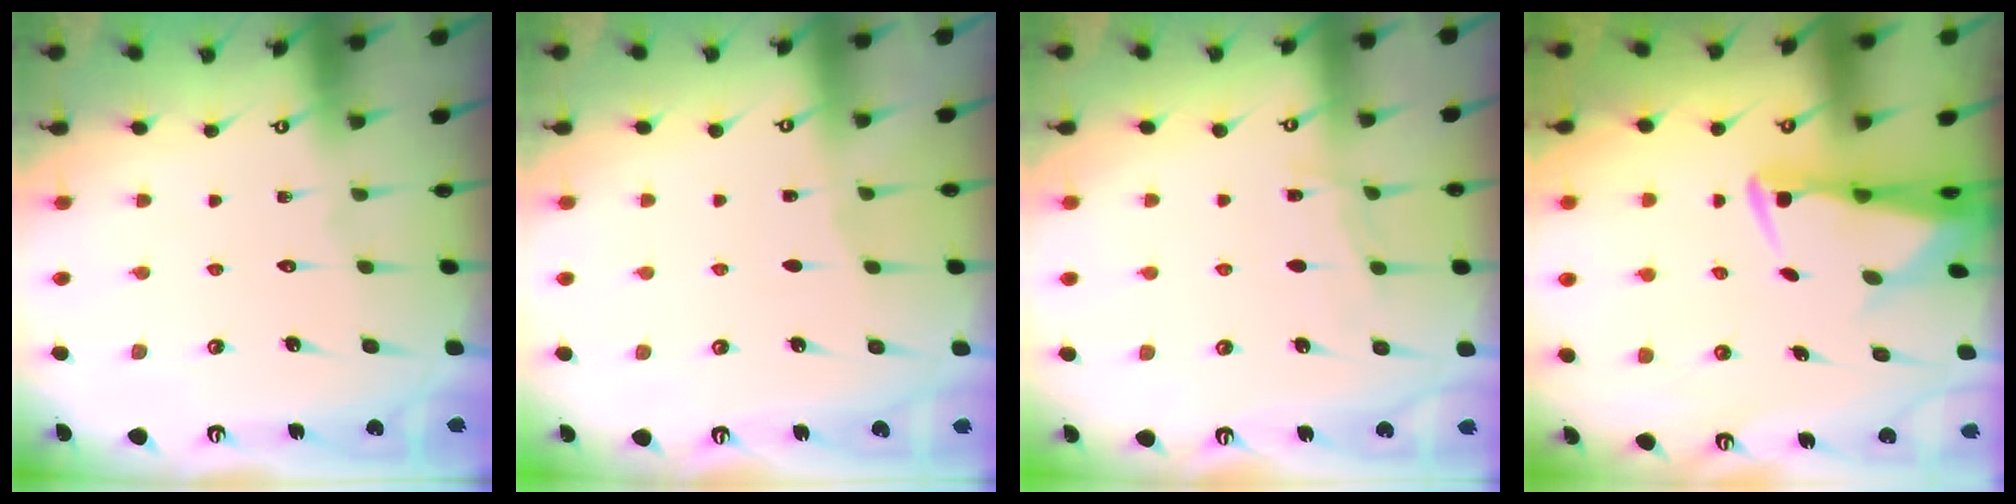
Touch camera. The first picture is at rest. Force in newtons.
{"total": 1.8, "press": 1.8, "slide": 0.2}
{"total": 5.7, "press": 5.7, "slide": 0.7}
{"total": 3.4, "press": 3.3, "slide": 0.6}